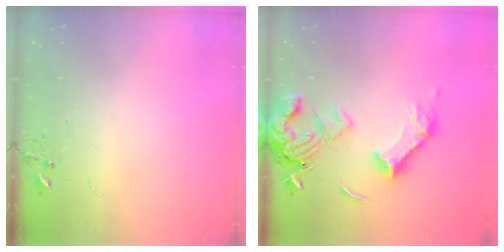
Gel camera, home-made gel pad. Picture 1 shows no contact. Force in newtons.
{"total": 15.3, "press": 15.2, "slide": 2.0}